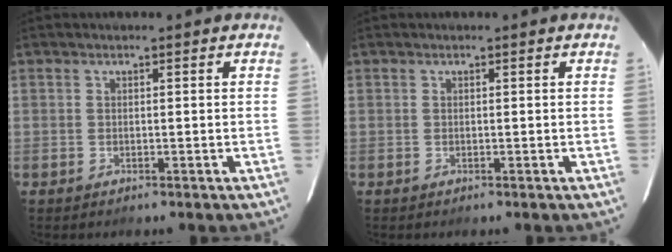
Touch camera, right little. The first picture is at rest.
{"total": 0.0}